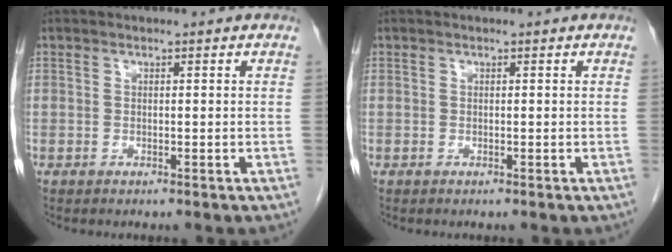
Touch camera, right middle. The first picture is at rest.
{"total": 0.0}